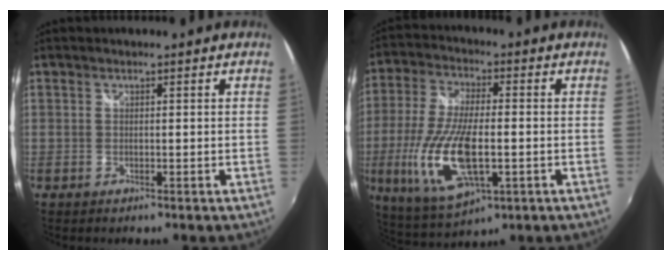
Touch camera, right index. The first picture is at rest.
{"total": 16.6, "force": [-3.4, 6.1, 15.0], "torque": [-0.318, -0.016, -0.059]}